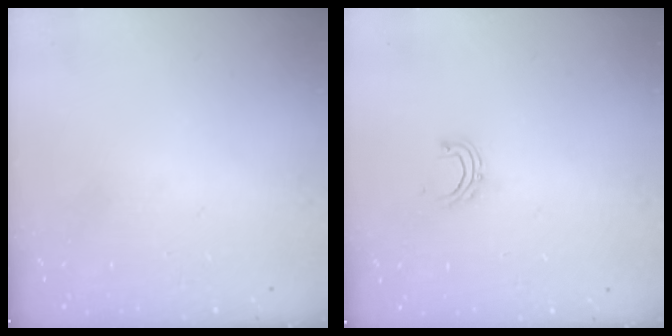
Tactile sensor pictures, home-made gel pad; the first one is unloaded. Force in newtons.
{"total": 5.1, "press": 5.1, "slide": 0.7}